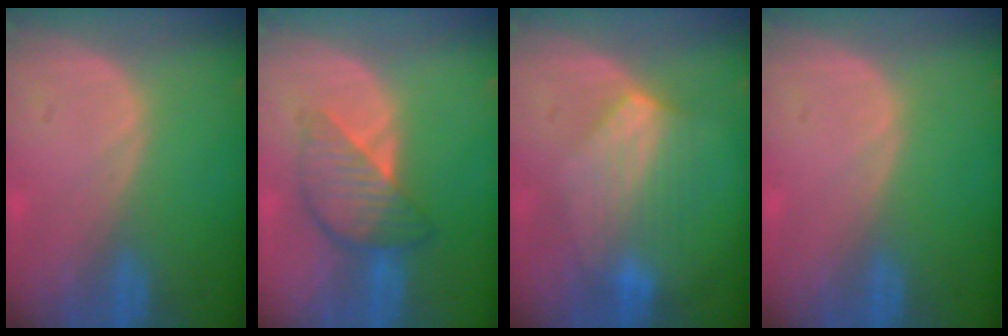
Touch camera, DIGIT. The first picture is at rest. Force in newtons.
{"total": 6.4, "press": 6.4, "slide": 0.3}
{"total": 7.0, "press": 6.5, "slide": 2.4}
{"total": 0.0}